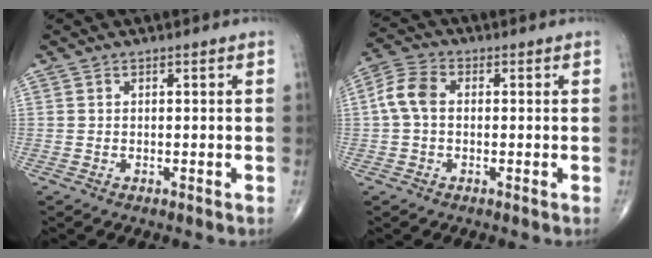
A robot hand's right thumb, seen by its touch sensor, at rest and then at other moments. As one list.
[{"total": 5.9, "force": [0.2, 4.0, 4.3], "torque": [-0.091, 0.017, -0.005]}]